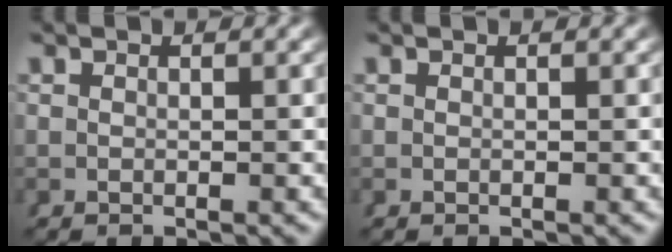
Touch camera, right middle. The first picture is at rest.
{"total": 0.0}